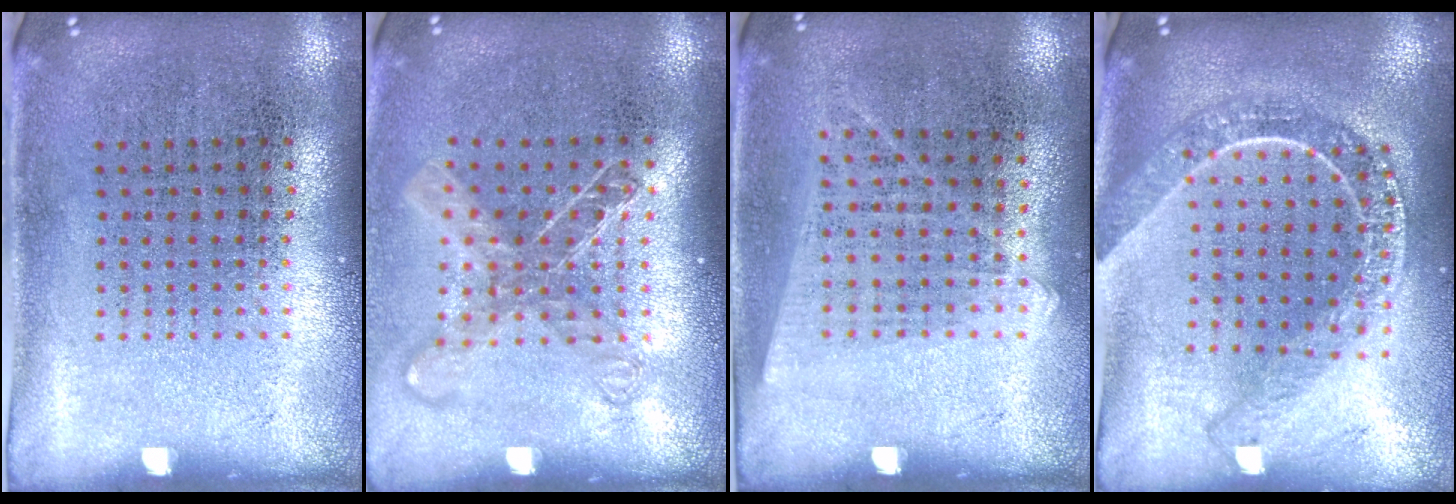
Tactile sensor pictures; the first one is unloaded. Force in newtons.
{"total": 1.5, "press": 1.2, "slide": 0.9}
{"total": 1.2, "press": 1.0, "slide": 0.5}
{"total": 2.2, "press": 1.8, "slide": 1.2}